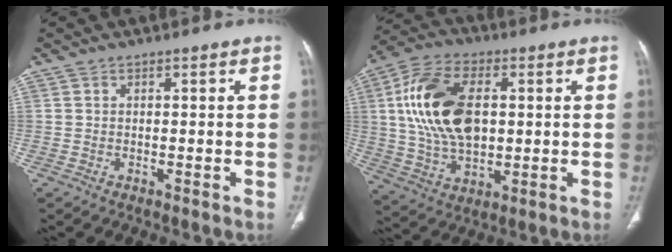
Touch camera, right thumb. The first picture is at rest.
{"total": 18.2, "force": [2.9, 10.8, 14.4], "torque": [-0.266, 0.004, 0.056]}